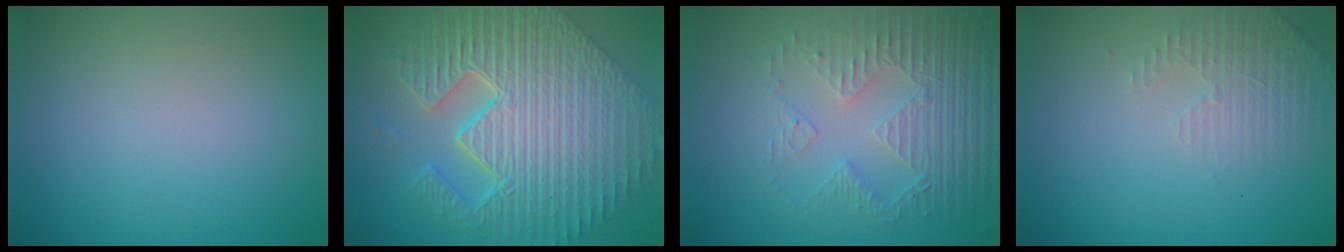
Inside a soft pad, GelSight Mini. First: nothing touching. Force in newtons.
{"total": 12.4, "press": 8.0, "slide": 9.5}
{"total": 5.1, "press": 3.5, "slide": 3.8}
{"total": 2.3, "press": 2.2, "slide": 0.6}